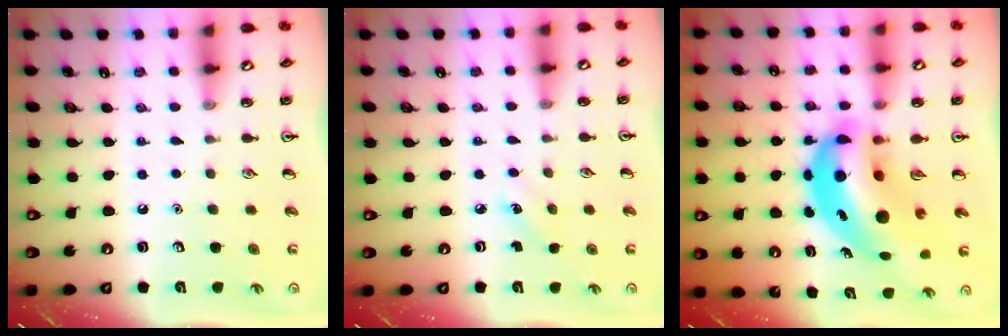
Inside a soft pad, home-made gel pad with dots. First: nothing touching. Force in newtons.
{"total": 2.3, "press": 2.2, "slide": 0.8}
{"total": 15.1, "press": 14.5, "slide": 4.2}